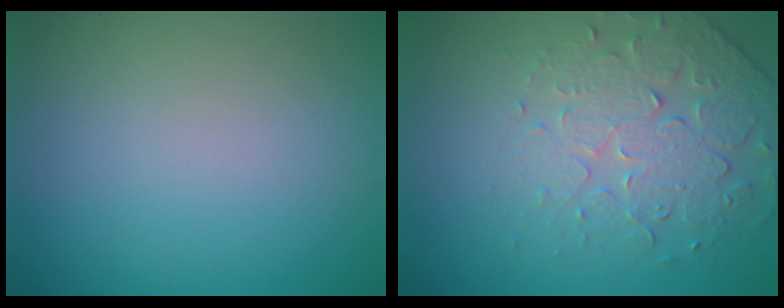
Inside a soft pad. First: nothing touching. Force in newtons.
{"total": 4.8, "press": 3.7, "slide": 3.0}